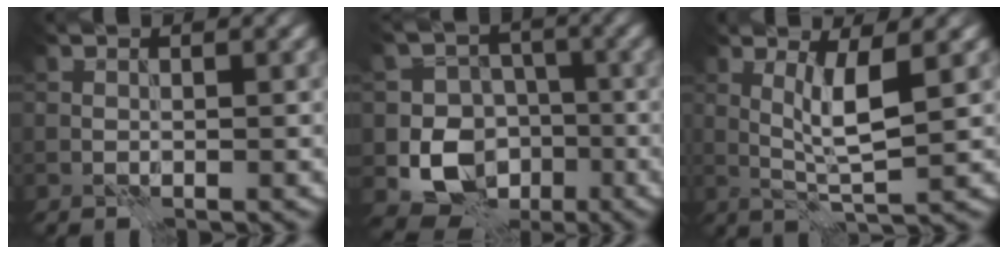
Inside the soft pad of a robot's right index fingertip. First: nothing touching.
{"total": 7.6, "force": [-2.3, 6.6, 3.1], "torque": [-0.028, -0.009, -0.061]}
{"total": 3.7, "force": [0.7, 0.3, 3.6], "torque": [-0.073, -0.008, 0.020]}